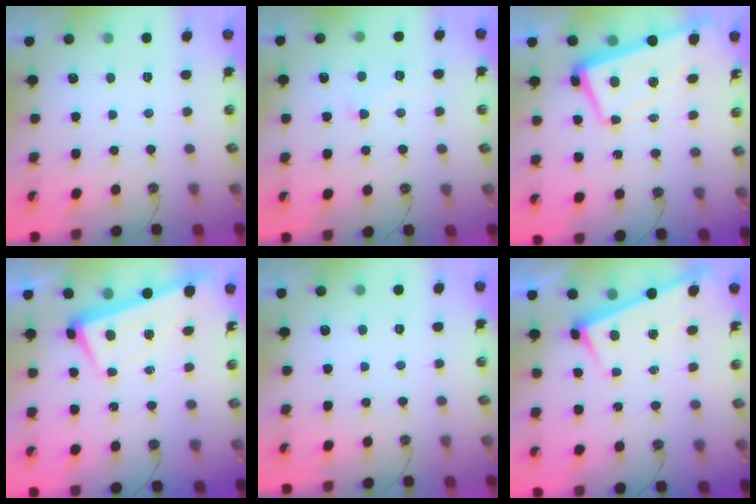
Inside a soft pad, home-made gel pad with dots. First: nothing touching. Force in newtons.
{"total": 1.9, "press": 1.8, "slide": 0.8}
{"total": 4.7, "press": 4.4, "slide": 1.7}
{"total": 2.2, "press": 2.1, "slide": 0.7}
{"total": 0.0}
{"total": 3.2, "press": 3.2, "slide": 0.1}